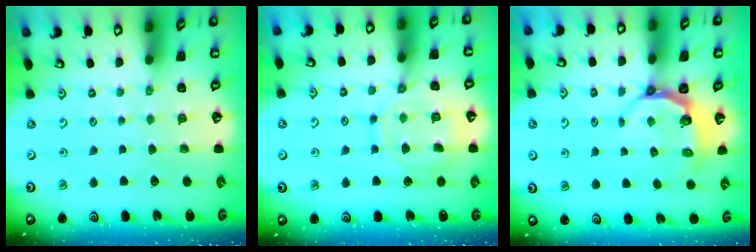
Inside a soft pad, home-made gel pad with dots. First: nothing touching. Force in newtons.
{"total": 11.0, "press": 11.0, "slide": 0.9}
{"total": 5.0, "press": 4.1, "slide": 2.9}